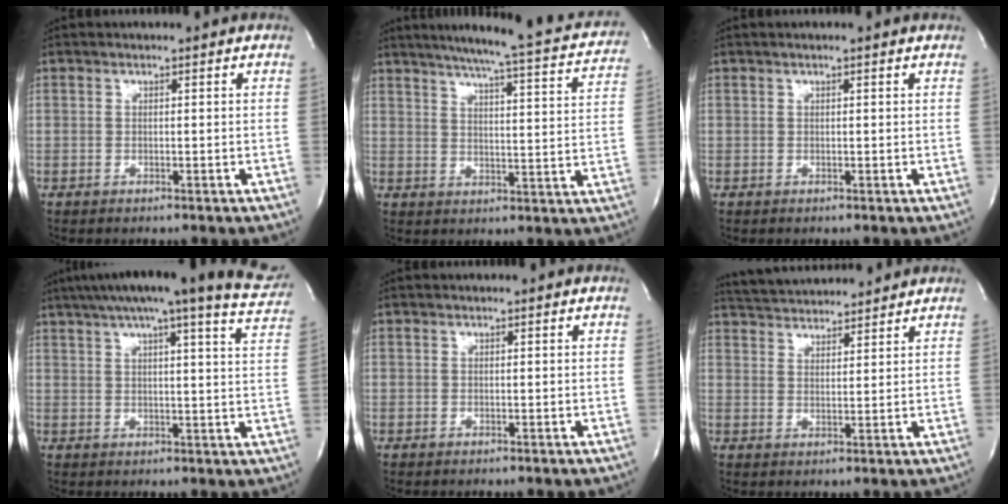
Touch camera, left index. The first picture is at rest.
{"total": 22.5, "force": [20.1, 1.8, 9.9], "torque": [-0.144, -0.034, 0.237]}
{"total": 0.9, "force": [0.6, -0.1, 0.5], "torque": [-0.013, 0.009, 0.012]}
{"total": 24.1, "force": [20.6, 1.6, 12.4], "torque": [-0.190, -0.014, 0.247]}
{"total": 0.0}
{"total": 9.8, "force": [9.5, 1.1, 2.4], "torque": [-0.049, 0.024, 0.149]}